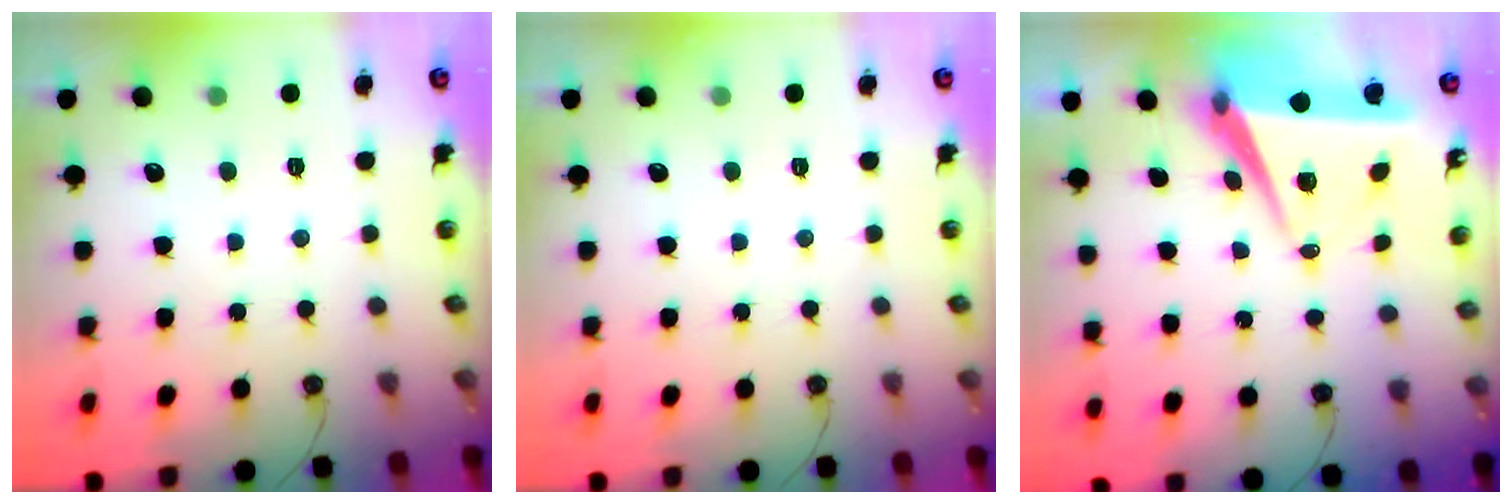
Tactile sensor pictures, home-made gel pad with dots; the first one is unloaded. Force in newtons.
{"total": 0.0}
{"total": 7.7, "press": 6.3, "slide": 4.3}